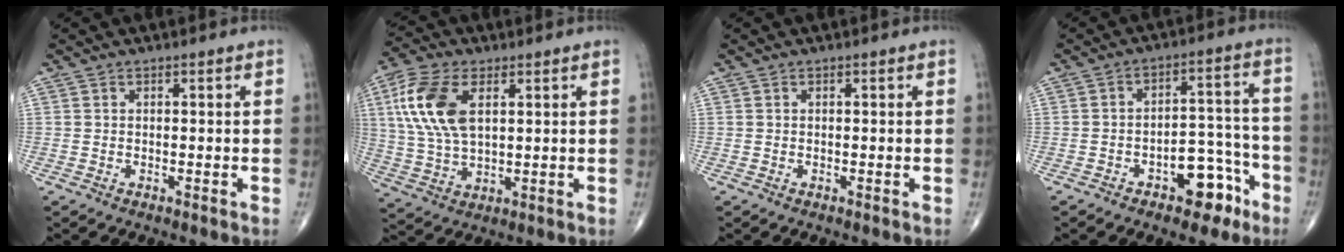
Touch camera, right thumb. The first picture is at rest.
{"total": 13.8, "force": [4.0, 7.3, 11.0], "torque": [-0.237, -0.002, 0.081]}
{"total": 0.0}
{"total": 9.9, "force": [-5.4, 5.3, 6.4], "torque": [-0.056, 0.057, -0.072]}